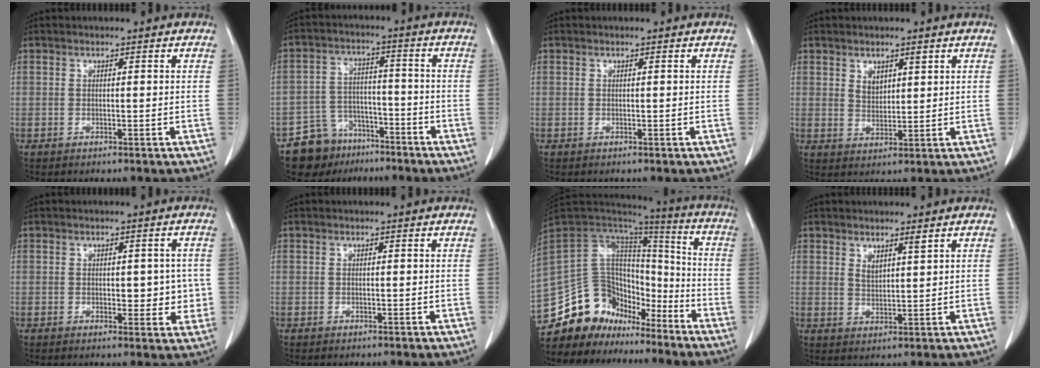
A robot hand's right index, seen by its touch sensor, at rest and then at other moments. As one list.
[{"total": 8.4, "force": [-6.1, 5.8, 0.9], "torque": [-0.022, 0.026, -0.098]}, {"total": 0.0}, {"total": 3.0, "force": [1.8, 1.4, 1.9], "torque": [-0.038, -0.001, 0.040]}, {"total": 4.8, "force": [-0.1, 2.6, 4.0], "torque": [-0.036, 0.005, 0.005]}, {"total": 0.0}, {"total": 17.2, "force": [-13.6, 9.7, 4.1], "torque": [-0.081, 0.082, -0.230]}, {"total": 2.5, "force": [1.8, 0.4, 1.7], "torque": [-0.037, -0.008, 0.038]}]